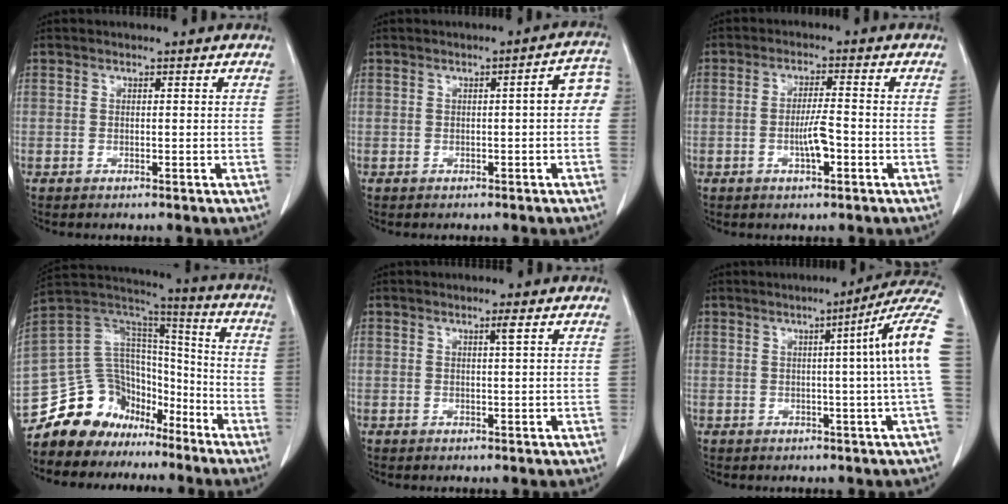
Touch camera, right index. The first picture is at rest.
{"total": 4.3, "force": [0.0, 0.8, 4.2], "torque": [-0.043, 0.015, -0.006]}
{"total": 4.4, "force": [-1.4, 0.5, 4.1], "torque": [-0.077, -0.001, -0.026]}
{"total": 15.7, "force": [-11.7, 9.7, 3.7], "torque": [-0.071, 0.093, -0.204]}
{"total": 1.1, "force": [0.5, -0.3, 0.9], "torque": [-0.022, -0.003, 0.012]}
{"total": 10.7, "force": [1.1, -2.1, 10.4], "torque": [-0.116, 0.016, 0.006]}